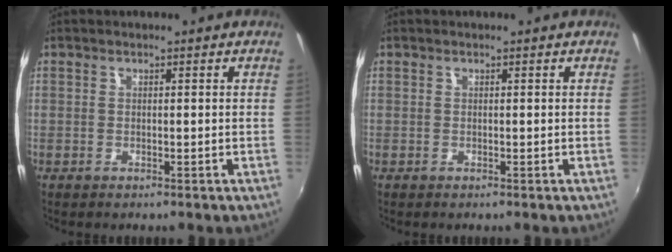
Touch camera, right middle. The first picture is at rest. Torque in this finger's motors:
{"motor_torque": [-0.08, 0.12, -0.03, 0.00]}